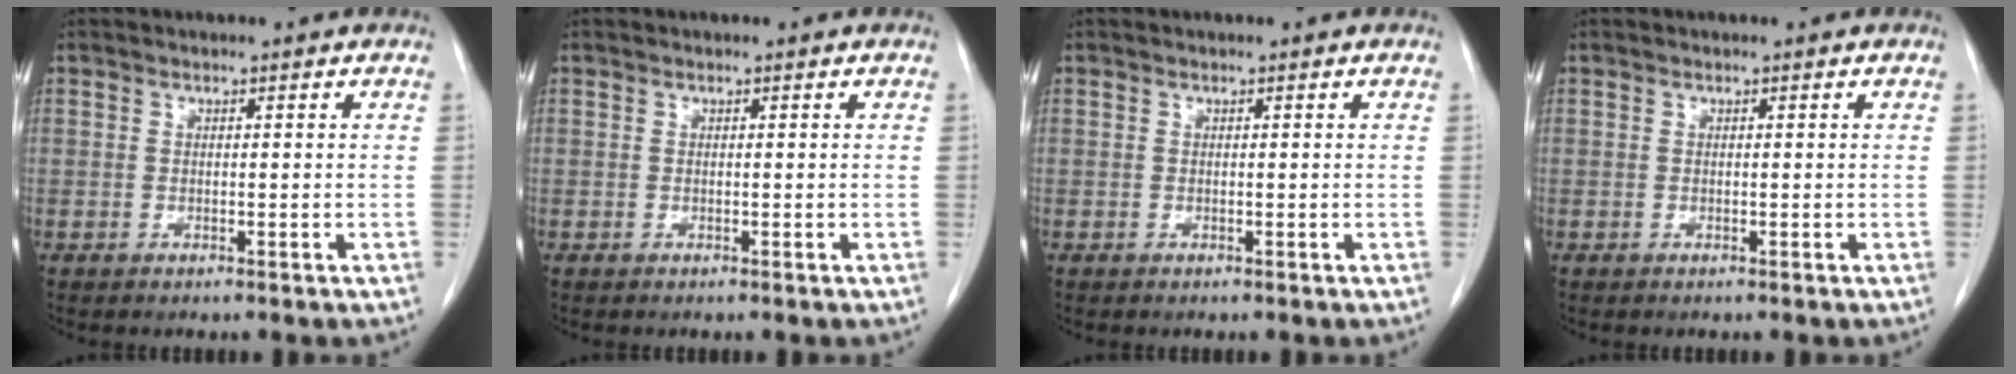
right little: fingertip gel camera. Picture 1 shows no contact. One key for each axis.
{"total": 0.0}
{"total": 0.0}
{"total": 0.0}